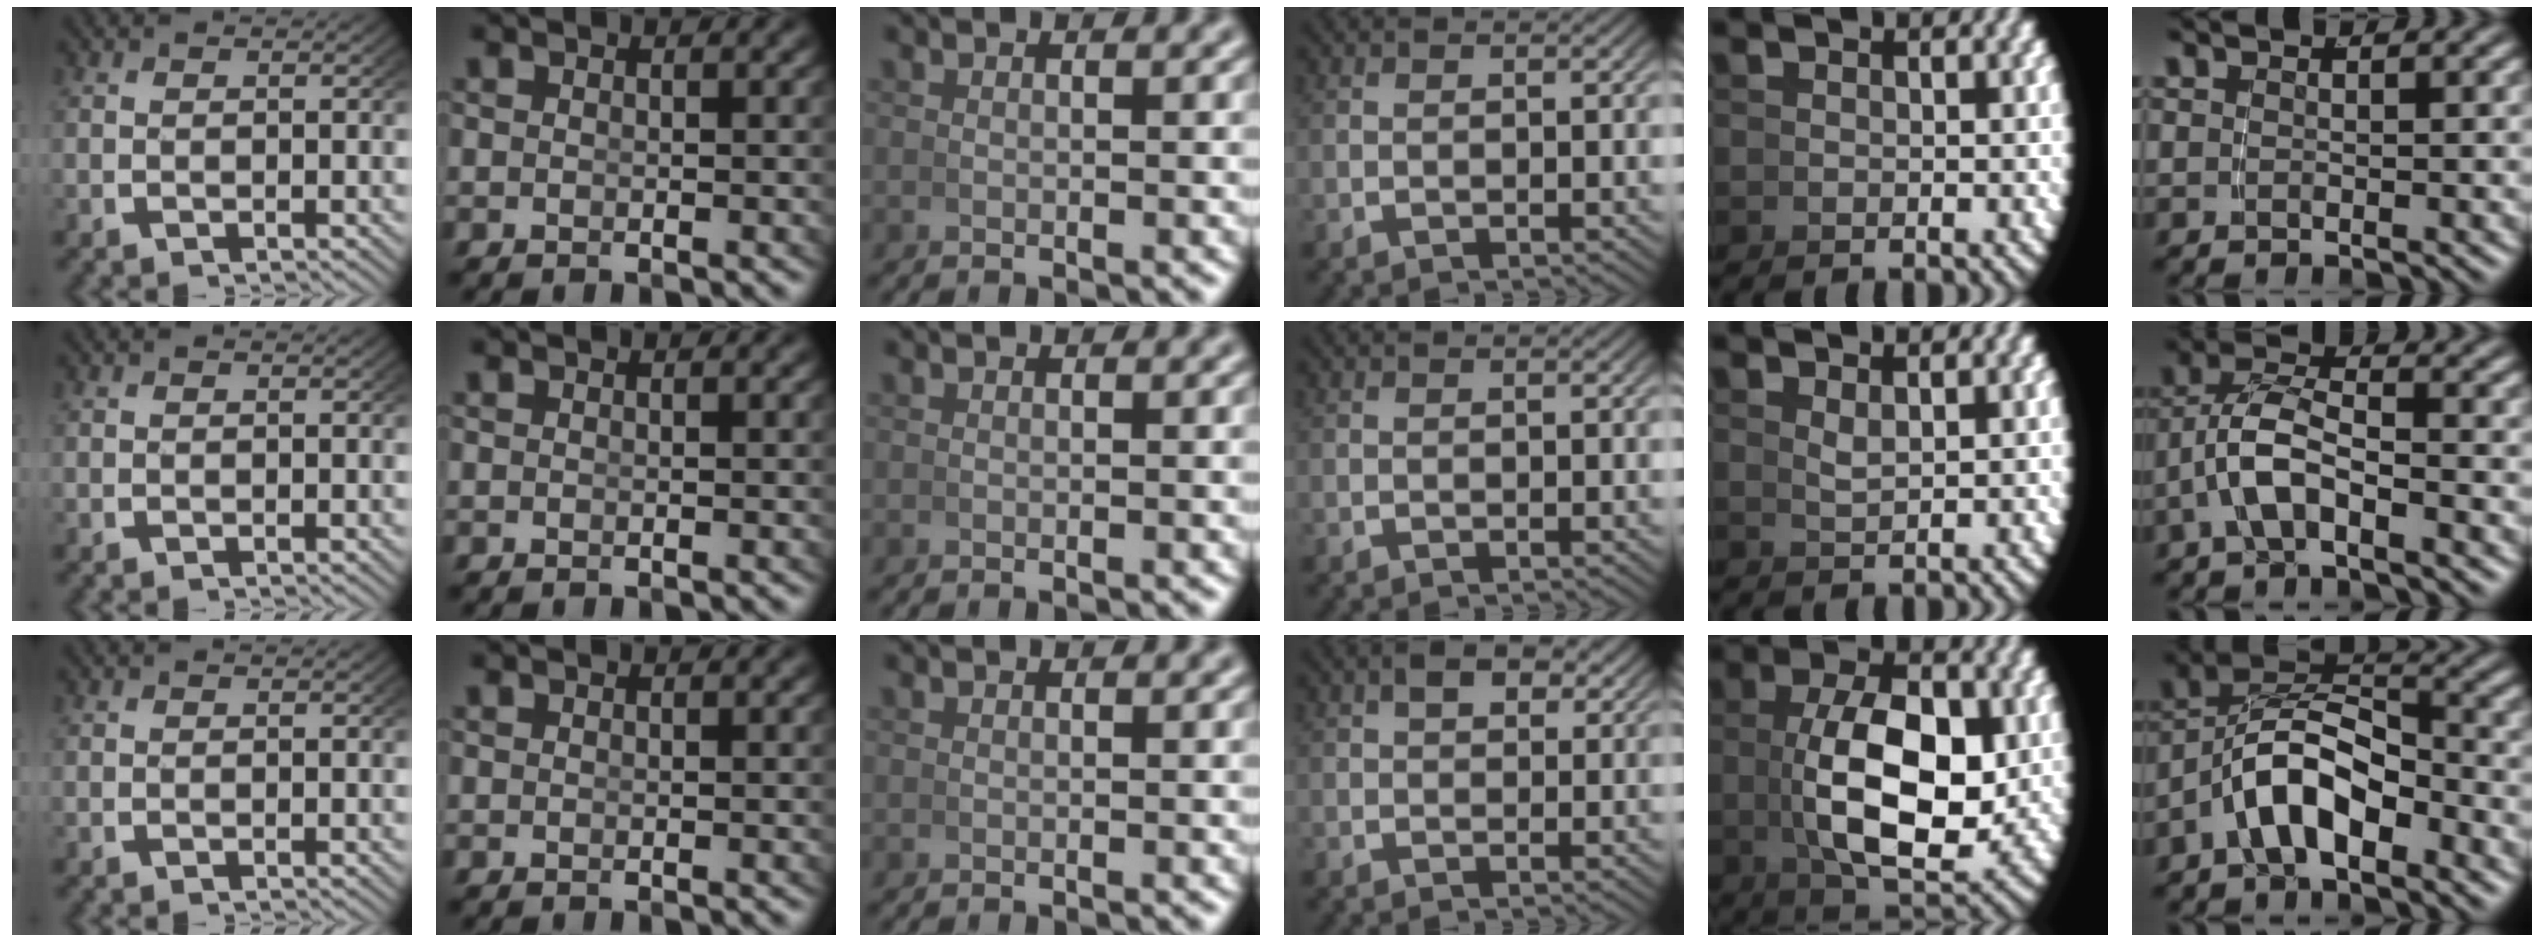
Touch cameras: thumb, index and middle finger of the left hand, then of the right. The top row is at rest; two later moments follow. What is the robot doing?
{"motion": "grasp_and_lifting", "object": "whiteboard"}